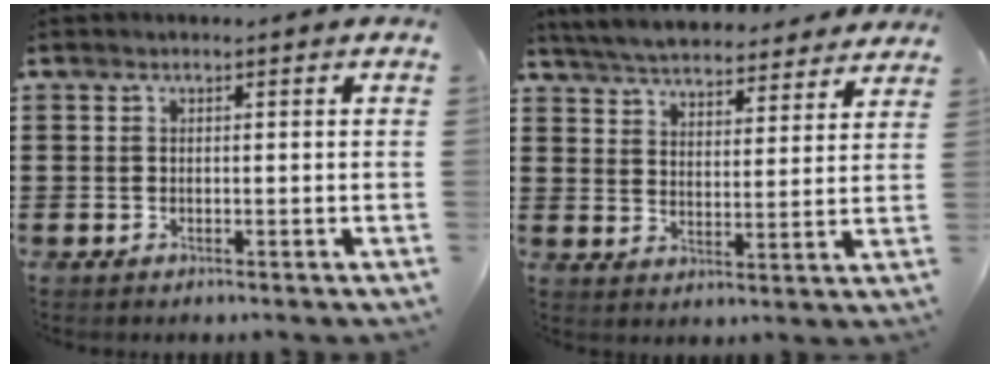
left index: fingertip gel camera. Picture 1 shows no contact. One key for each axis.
{"total": 5.7, "fx": 5.7, "fy": 0.2, "fz": 0.7, "tx": -0.042, "ty": -0.032, "tz": 0.100}